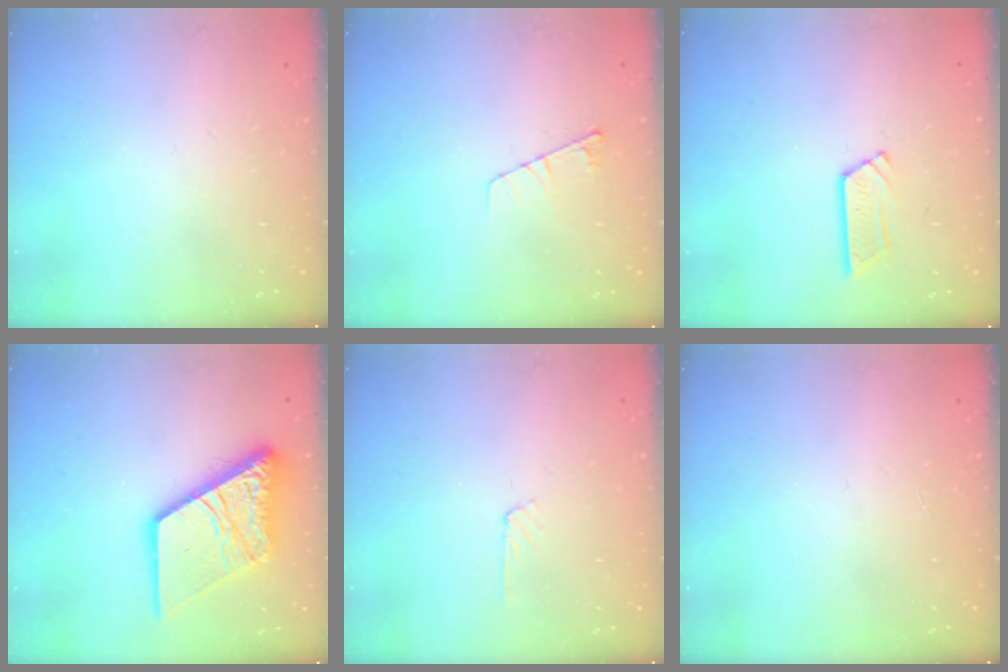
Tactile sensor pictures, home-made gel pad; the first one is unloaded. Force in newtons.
{"total": 4.8, "press": 4.8, "slide": 0.5}
{"total": 4.7, "press": 4.7, "slide": 0.4}
{"total": 17.5, "press": 17.4, "slide": 2.0}
{"total": 3.6, "press": 3.6, "slide": 0.4}
{"total": 0.0}